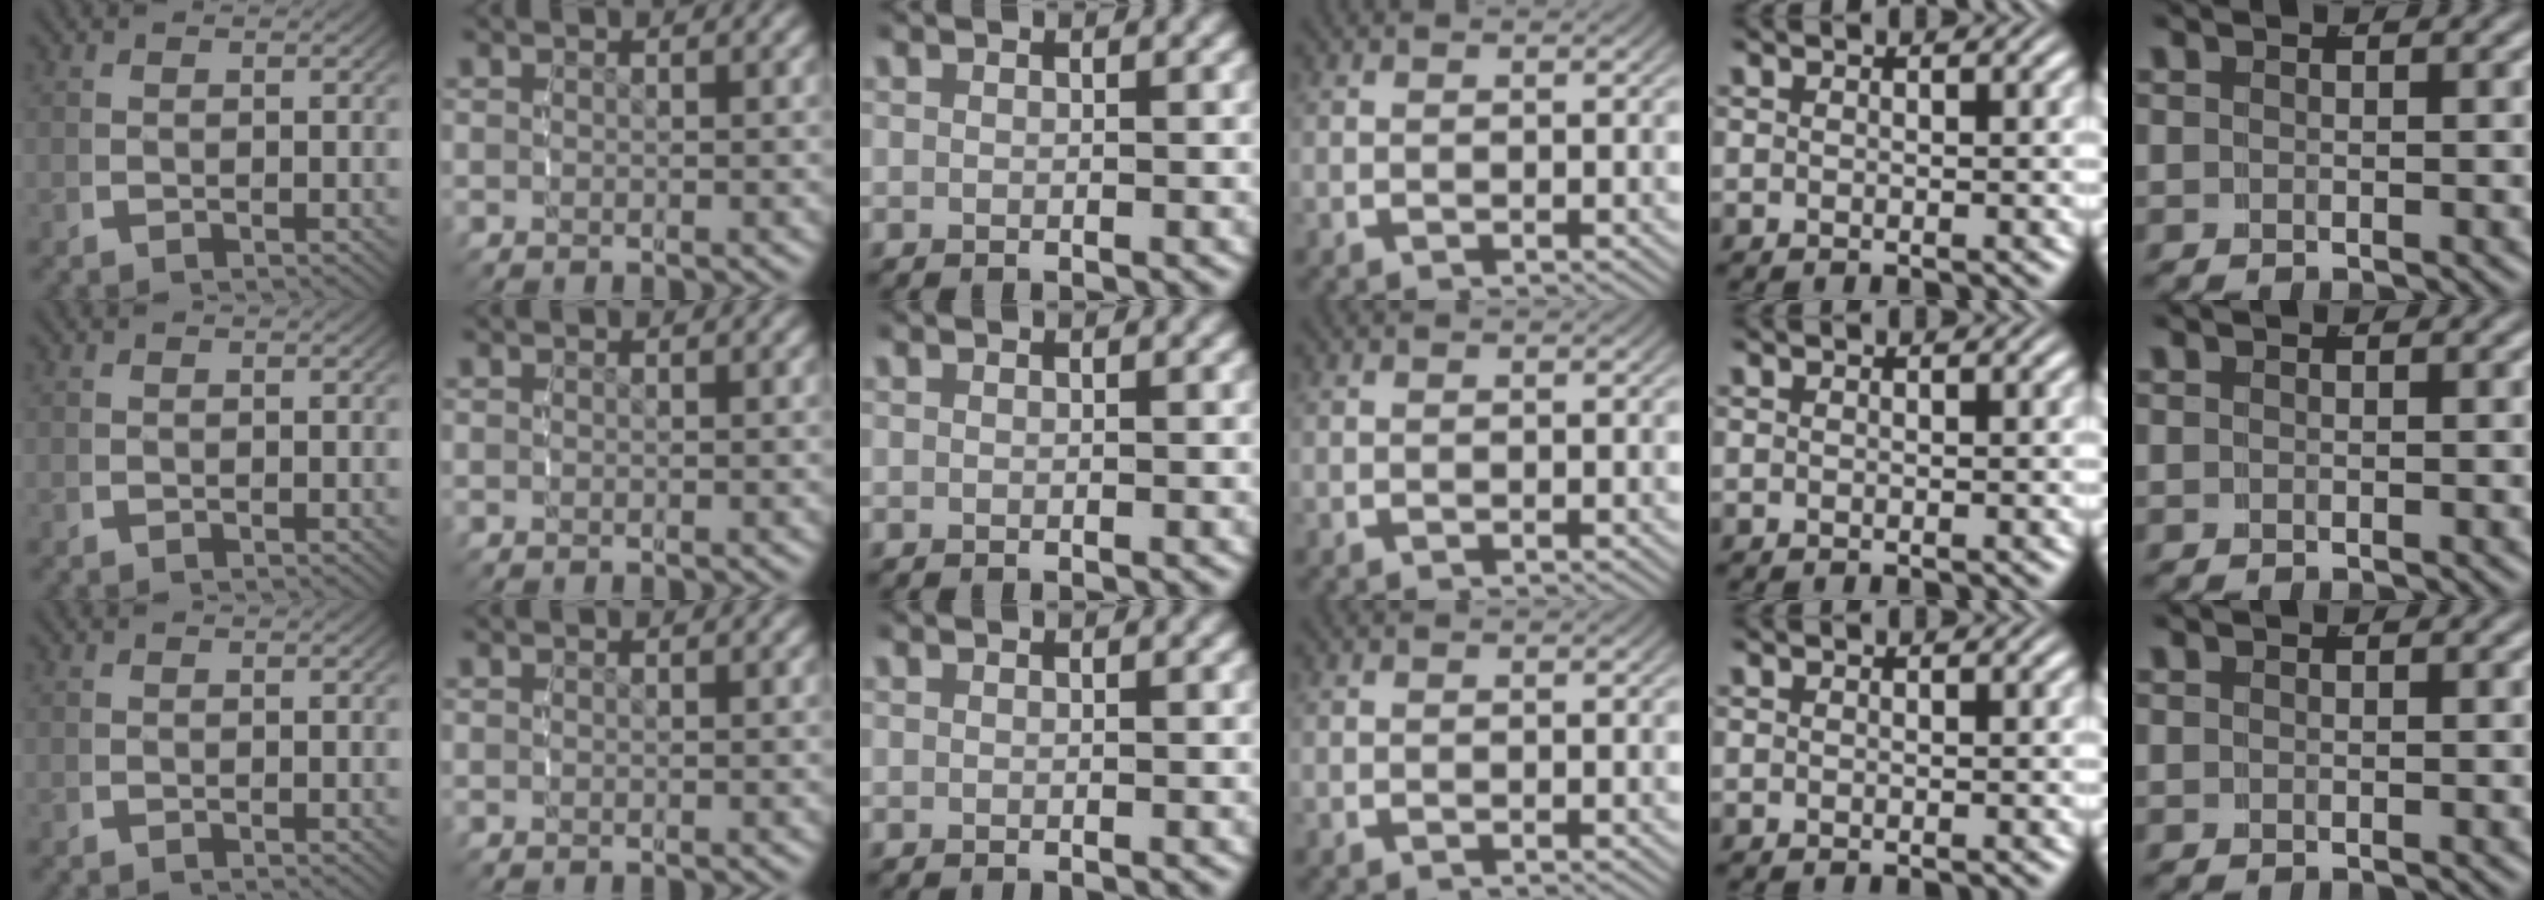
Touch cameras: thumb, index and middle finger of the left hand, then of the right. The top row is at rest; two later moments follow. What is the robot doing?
{"motion": "reach", "object": "router"}